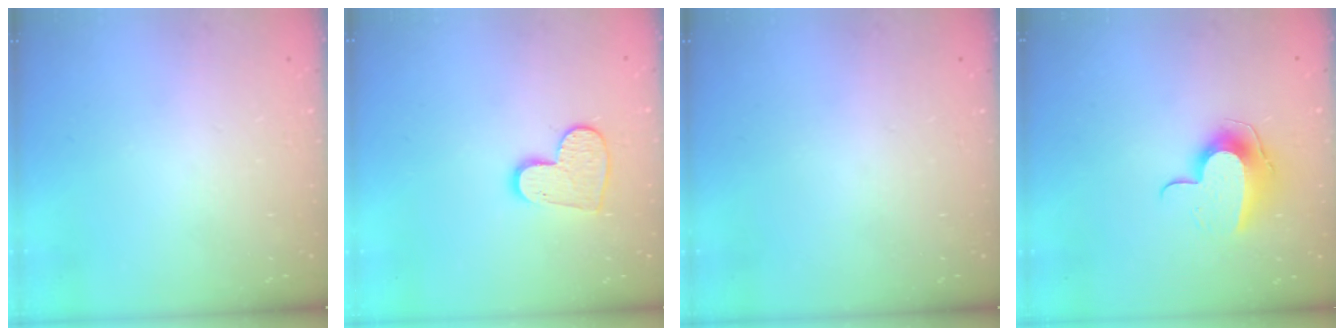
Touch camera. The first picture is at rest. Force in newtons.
{"total": 10.0, "press": 10.0, "slide": 0.9}
{"total": 0.0}
{"total": 10.5, "press": 10.5, "slide": 0.1}